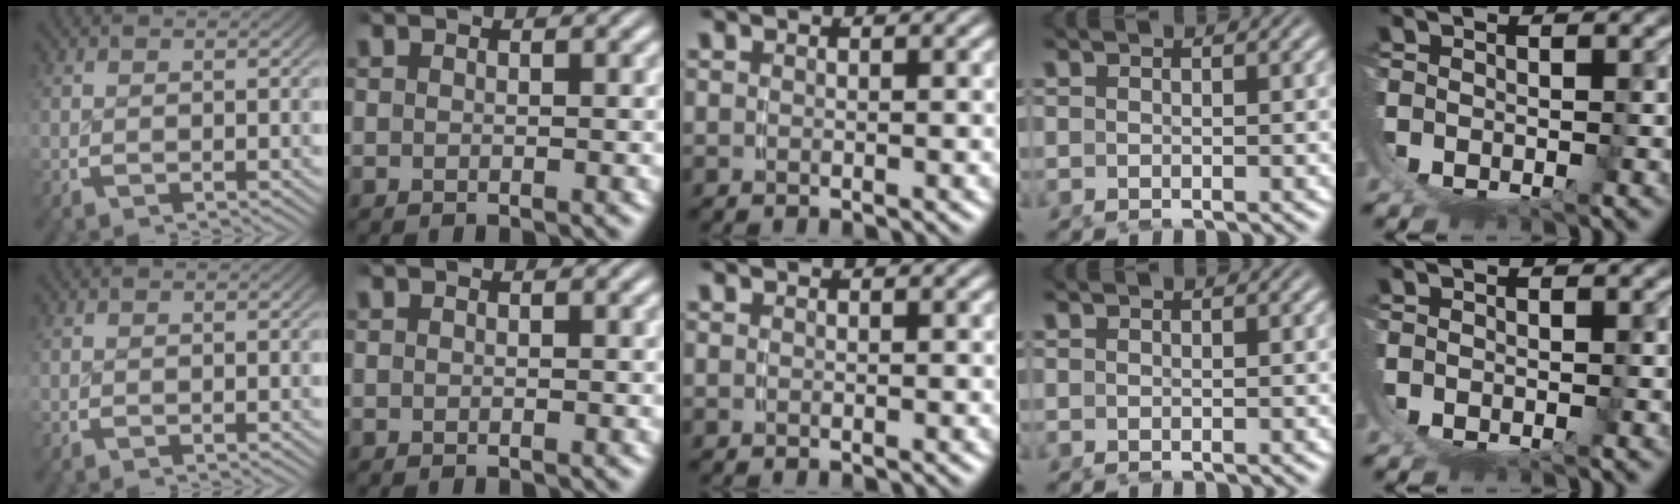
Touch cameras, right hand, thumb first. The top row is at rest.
{}